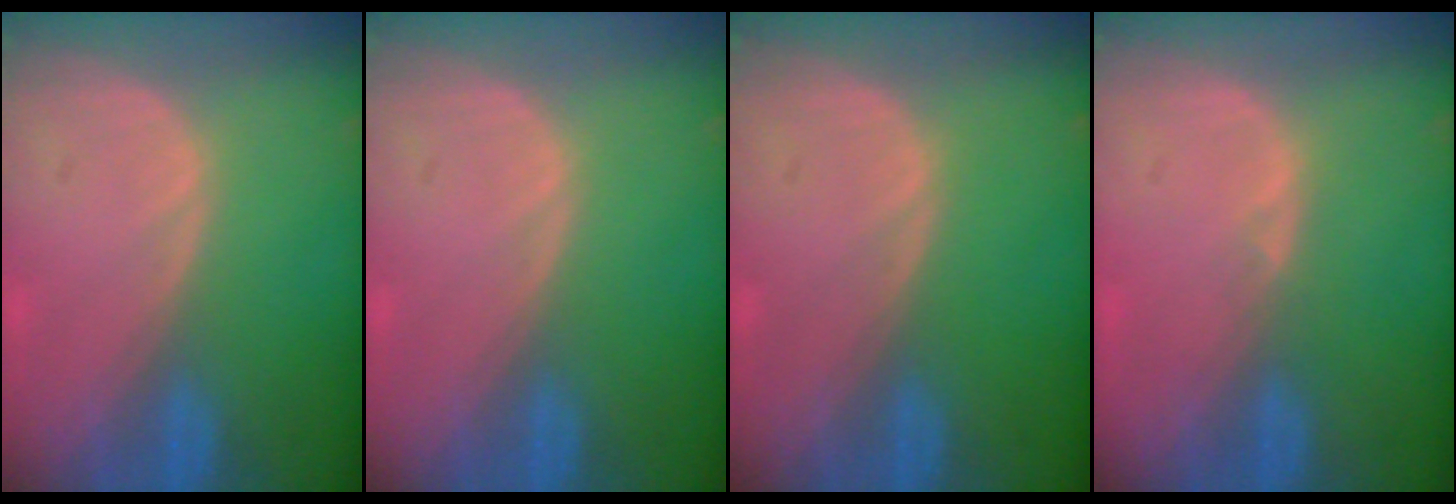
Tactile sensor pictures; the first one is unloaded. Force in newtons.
{"total": 0.0}
{"total": 0.0}
{"total": 0.6, "press": 0.5, "slide": 0.3}